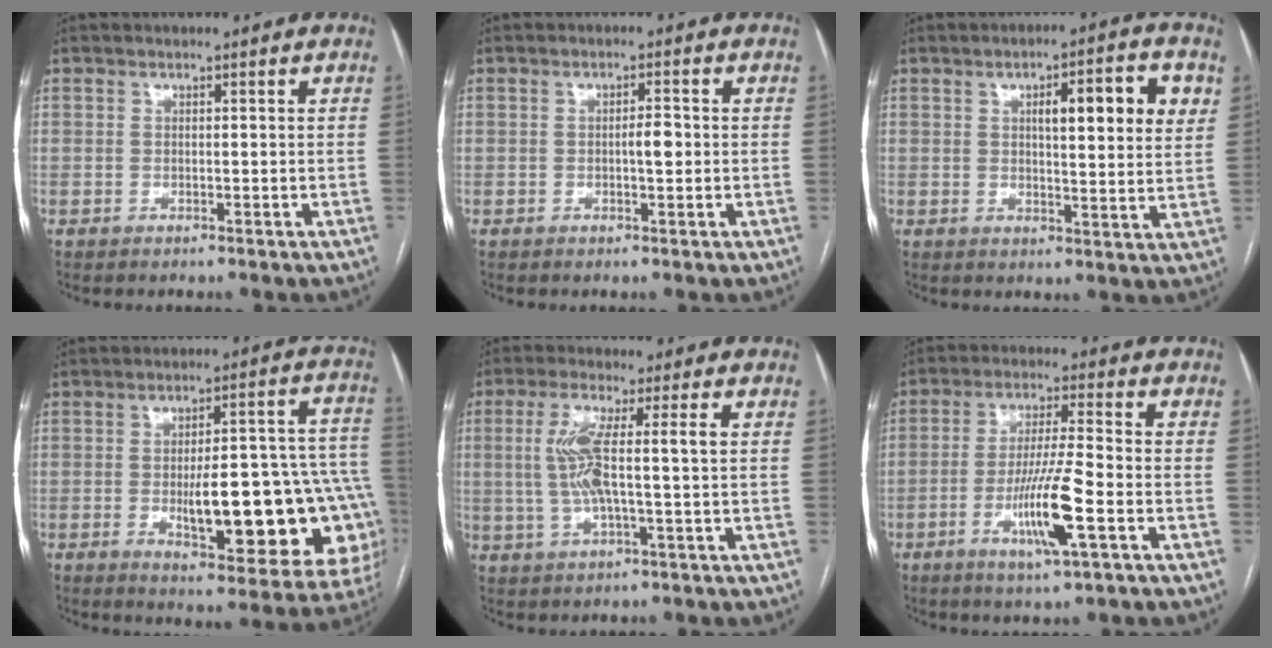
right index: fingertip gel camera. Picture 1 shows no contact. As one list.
[{"total": 2.3, "force": [-0.2, 0.6, 2.2], "torque": [-0.035, 0.003, -0.003]}, {"total": 10.6, "force": [3.5, 1.9, 9.8], "torque": [-0.135, 0.014, 0.047]}, {"total": 22.5, "force": [-4.4, 6.1, 21.2], "torque": [-0.195, 0.028, -0.039]}, {"total": 8.2, "force": [0.8, 0.7, 8.2], "torque": [-0.172, 0.010, 0.015]}, {"total": 10.6, "force": [-3.7, 0.2, 9.9], "torque": [-0.189, -0.011, -0.068]}]